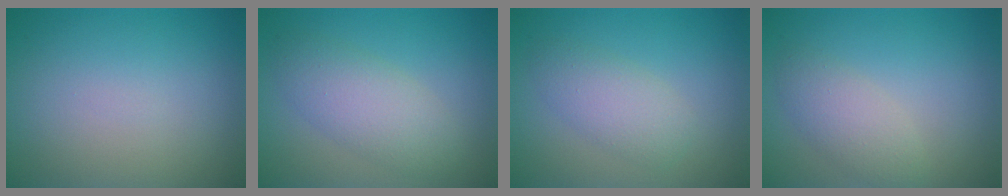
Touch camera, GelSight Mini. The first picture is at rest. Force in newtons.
{"total": 4.3, "press": 4.3, "slide": 0.0}
{"total": 3.1, "press": 3.1, "slide": 0.2}
{"total": 2.8, "press": 2.8, "slide": 0.1}